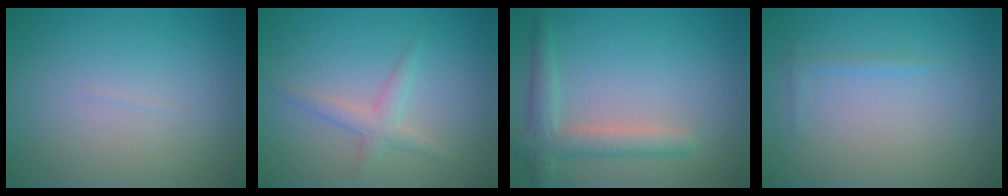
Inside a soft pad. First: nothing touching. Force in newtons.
{"total": 2.0, "press": 2.0, "slide": 0.1}
{"total": 3.3, "press": 3.3, "slide": 0.3}
{"total": 0.6, "press": 0.6, "slide": 0.1}